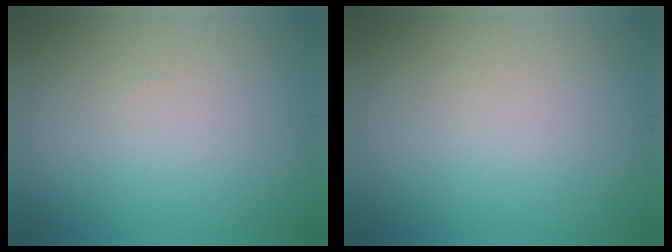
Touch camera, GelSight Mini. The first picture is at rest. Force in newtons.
{"total": 0.0}